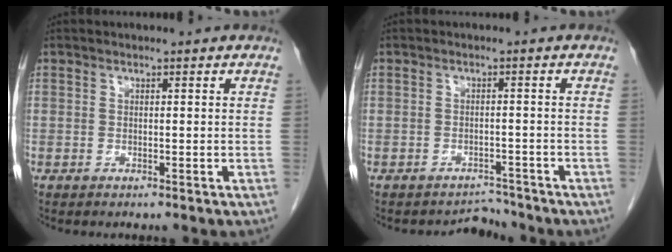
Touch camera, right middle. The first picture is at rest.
{"total": 2.5, "force": [-2.2, 0.5, -1.0], "torque": [0.014, 0.004, -0.029]}